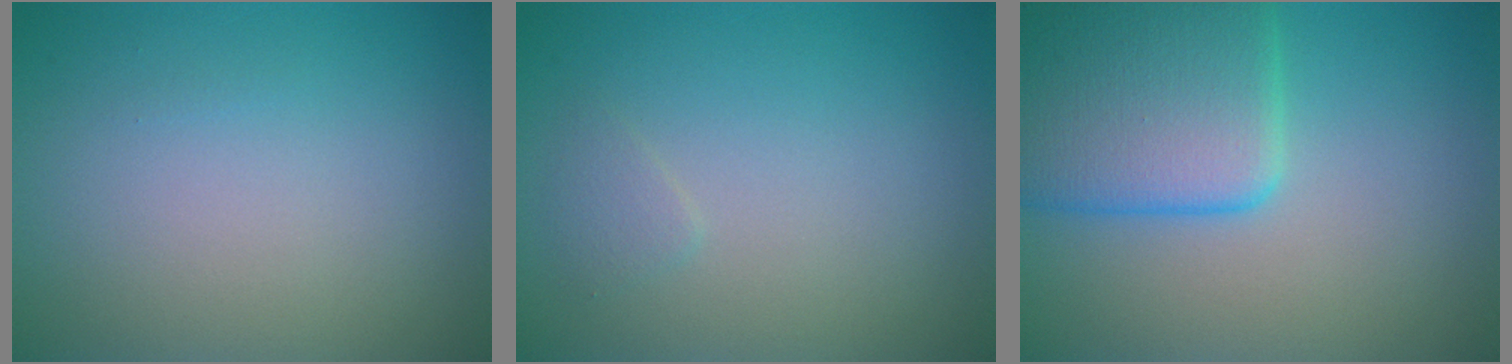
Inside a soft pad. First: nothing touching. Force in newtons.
{"total": 0.8, "press": 0.8, "slide": 0.1}
{"total": 8.0, "press": 8.0, "slide": 0.4}